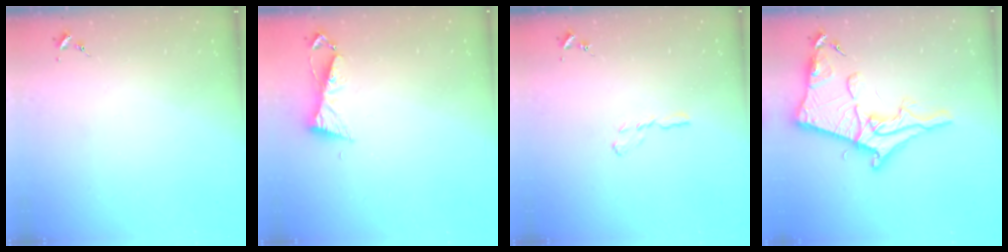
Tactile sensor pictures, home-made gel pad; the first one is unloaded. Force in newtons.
{"total": 6.0, "press": 5.9, "slide": 0.7}
{"total": 3.9, "press": 3.9, "slide": 0.4}
{"total": 19.1, "press": 19.1, "slide": 1.4}